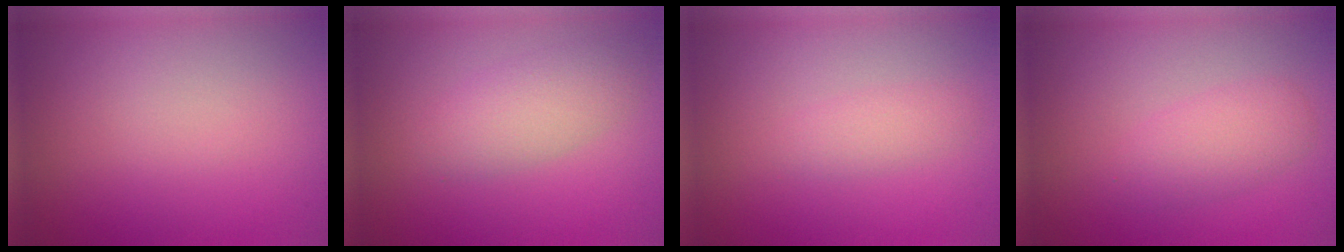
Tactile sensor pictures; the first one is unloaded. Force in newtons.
{"total": 3.0, "press": 3.0, "slide": 0.2}
{"total": 1.4, "press": 1.4, "slide": 0.0}
{"total": 2.5, "press": 2.5, "slide": 0.0}